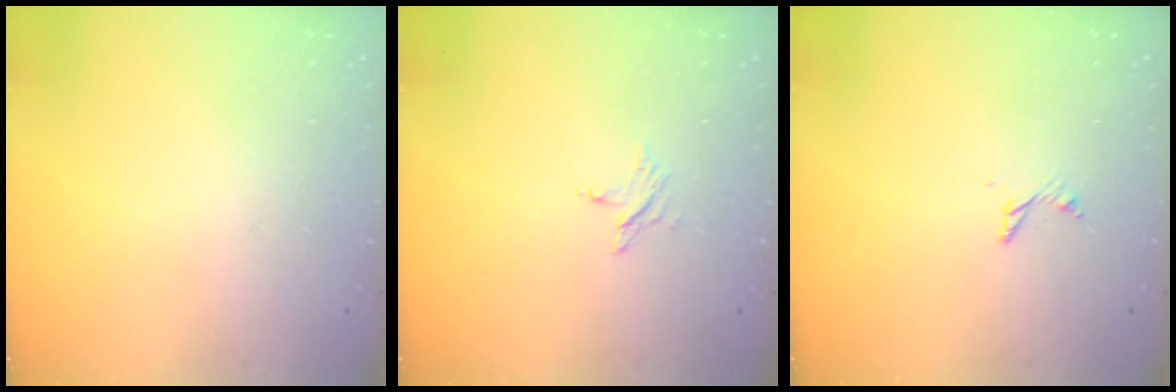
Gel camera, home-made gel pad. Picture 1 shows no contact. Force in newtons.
{"total": 2.7, "press": 2.7, "slide": 0.3}
{"total": 4.9, "press": 4.8, "slide": 0.4}